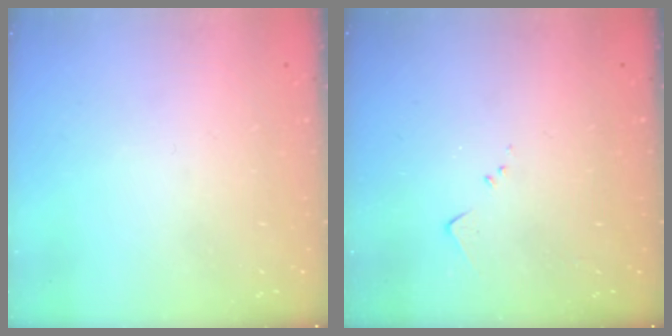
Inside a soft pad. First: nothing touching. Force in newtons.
{"total": 3.5, "press": 3.5, "slide": 0.4}